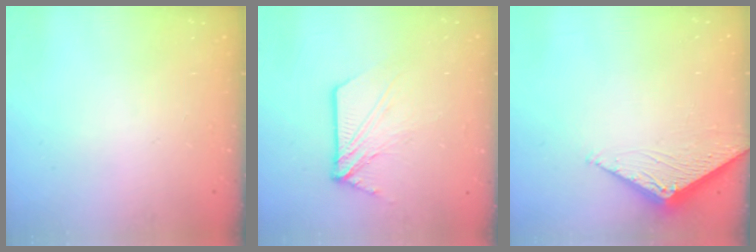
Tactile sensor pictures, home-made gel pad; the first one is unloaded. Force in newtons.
{"total": 10.0, "press": 10.0, "slide": 0.8}
{"total": 2.8, "press": 2.8, "slide": 0.3}